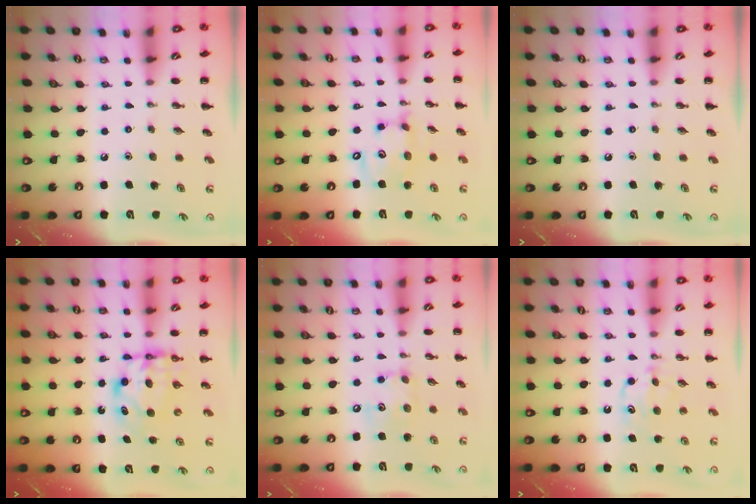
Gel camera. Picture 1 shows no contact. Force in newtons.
{"total": 12.9, "press": 12.6, "slide": 2.8}
{"total": 0.0}
{"total": 6.0, "press": 6.0, "slide": 0.4}
{"total": 8.0, "press": 8.0, "slide": 0.8}
{"total": 6.3, "press": 6.1, "slide": 1.6}